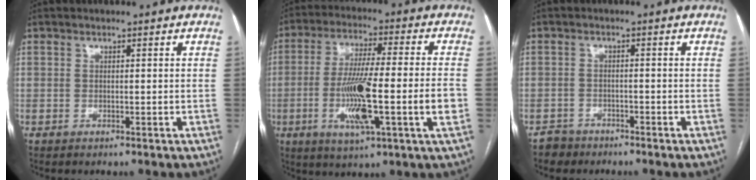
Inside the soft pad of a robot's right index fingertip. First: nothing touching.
{"total": 15.0, "force": [-3.3, 0.5, 14.6], "torque": [-0.271, -0.006, -0.059]}
{"total": 2.6, "force": [-2.0, 1.5, -0.6], "torque": [0.008, 0.006, -0.037]}